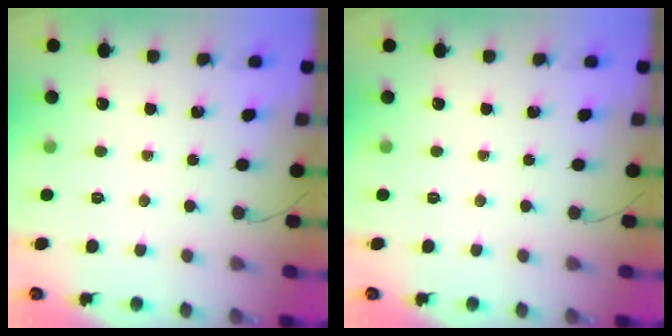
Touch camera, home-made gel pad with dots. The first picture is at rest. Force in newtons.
{"total": 0.0}